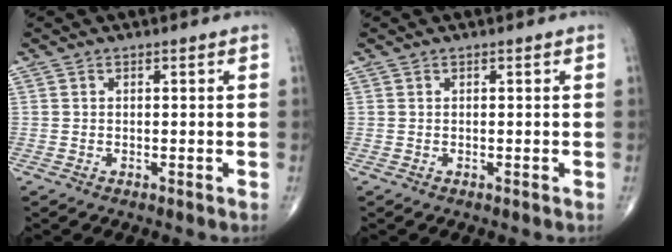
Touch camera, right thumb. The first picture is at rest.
{"total": 0.0}